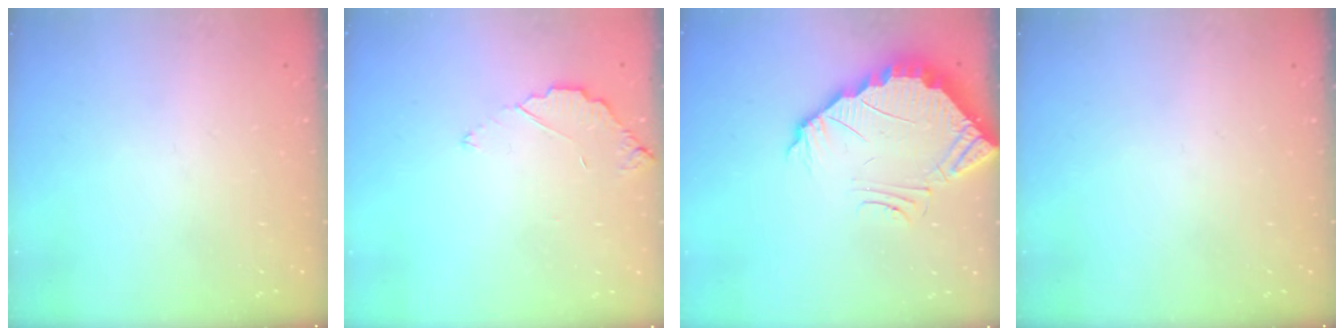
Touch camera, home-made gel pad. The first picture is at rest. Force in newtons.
{"total": 3.3, "press": 3.3, "slide": 0.3}
{"total": 3.8, "press": 3.8, "slide": 0.2}
{"total": 0.0}